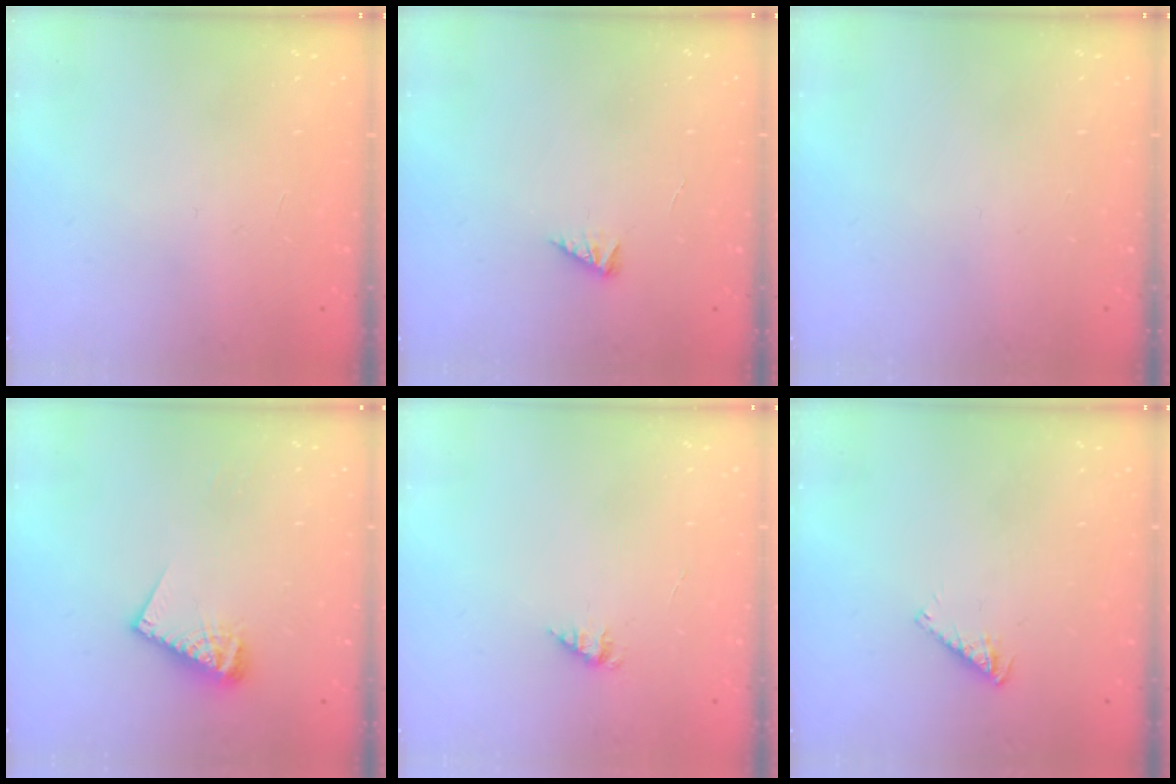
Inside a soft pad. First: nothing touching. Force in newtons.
{"total": 1.9, "press": 1.8, "slide": 0.4}
{"total": 0.0}
{"total": 9.1, "press": 9.1, "slide": 0.9}
{"total": 1.7, "press": 1.7, "slide": 0.2}
{"total": 2.9, "press": 2.9, "slide": 0.1}